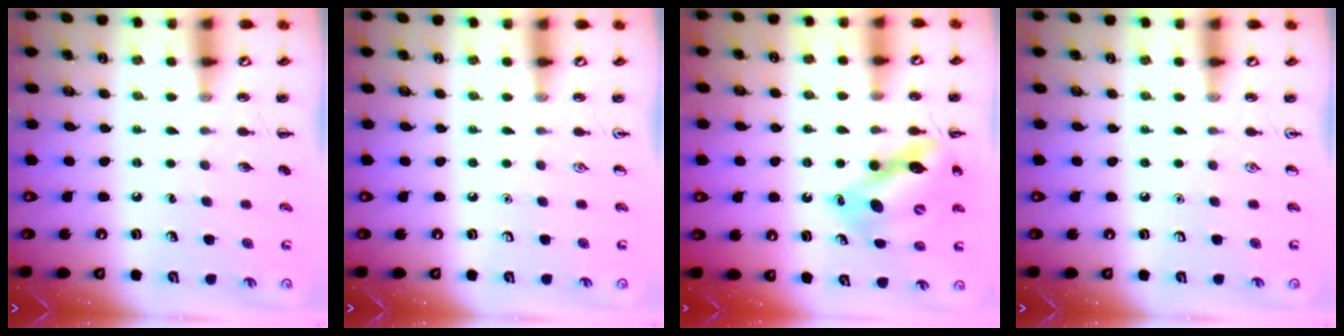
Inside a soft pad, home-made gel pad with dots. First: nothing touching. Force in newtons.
{"total": 0.0}
{"total": 12.6, "press": 12.1, "slide": 3.5}
{"total": 0.0}